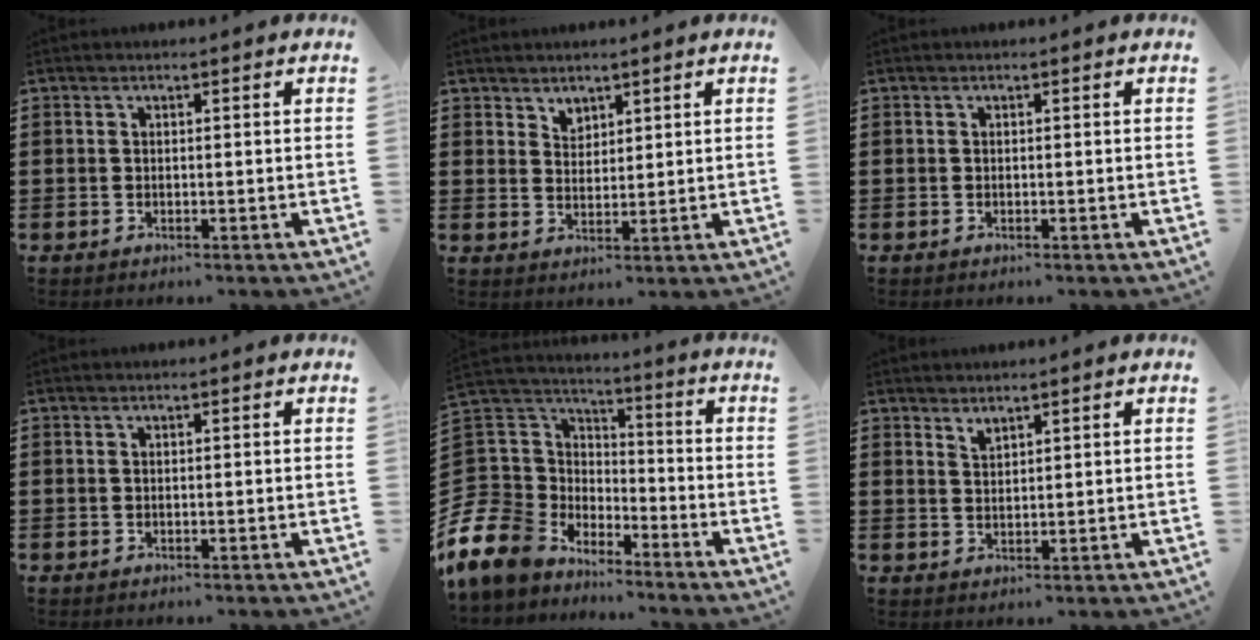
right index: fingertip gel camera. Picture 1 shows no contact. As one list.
[{"total": 2.6, "force": [2.2, 1.4, 0.0], "torque": [-0.007, 0.003, 0.043]}, {"total": 0.0}, {"total": 0.0}, {"total": 10.1, "force": [-6.4, 7.8, 1.1], "torque": [-0.086, -0.014, -0.130]}, {"total": 1.7, "force": [1.6, 0.4, 0.2], "torque": [-0.007, 0.001, 0.031]}]